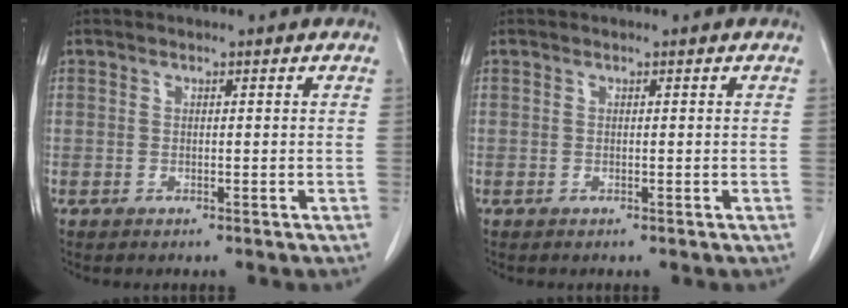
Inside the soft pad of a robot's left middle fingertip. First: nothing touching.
{"total": 0.0}